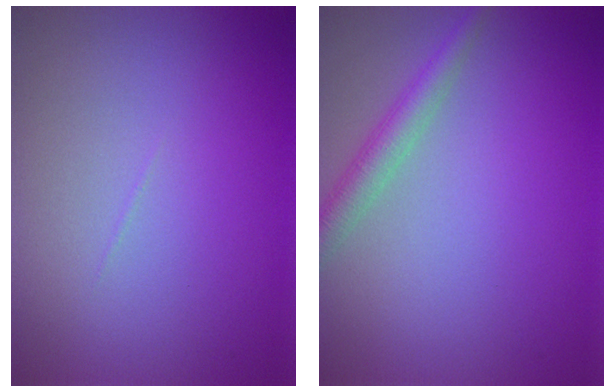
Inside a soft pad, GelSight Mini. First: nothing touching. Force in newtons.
{"total": 2.5, "press": 2.5, "slide": 0.0}